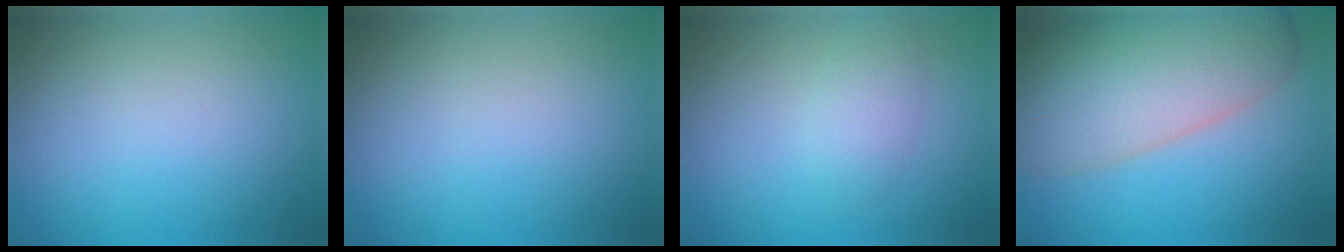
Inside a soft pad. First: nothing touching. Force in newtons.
{"total": 0.0}
{"total": 2.2, "press": 2.2, "slide": 0.1}
{"total": 11.3, "press": 11.3, "slide": 0.8}